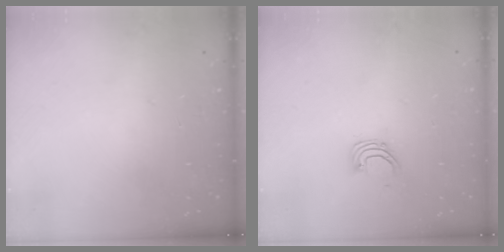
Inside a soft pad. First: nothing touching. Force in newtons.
{"total": 2.7, "press": 2.7, "slide": 0.2}